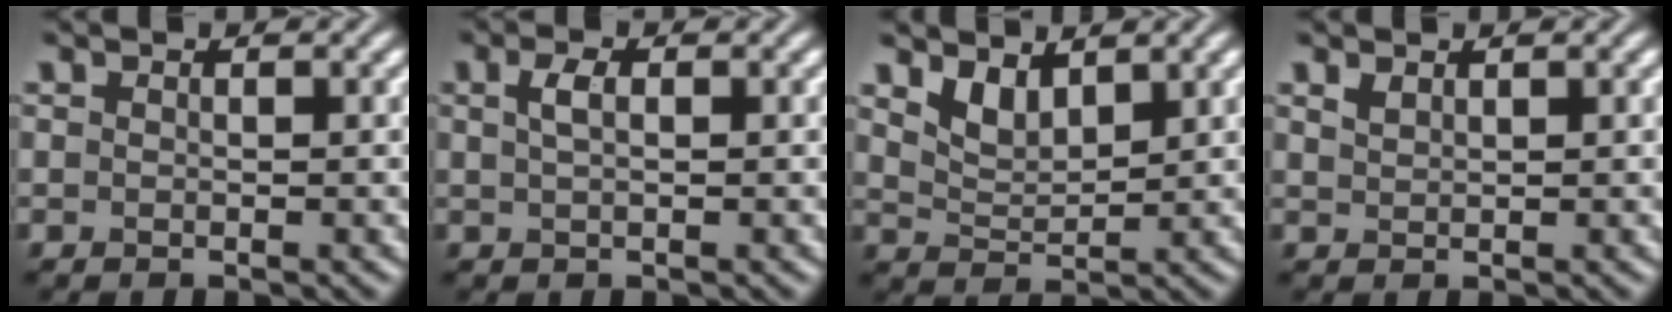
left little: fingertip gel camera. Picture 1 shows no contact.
{"total": 1.6, "force": [0.5, 0.7, 1.3], "torque": [-0.031, 0.004, 0.008]}
{"total": 2.7, "force": [1.9, 1.3, 1.4], "torque": [-0.035, -0.009, 0.040]}
{"total": 0.9, "force": [0.7, 0.3, 0.3], "torque": [-0.011, 0.001, 0.019]}